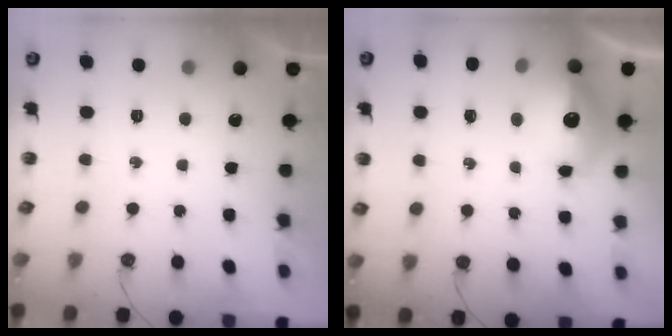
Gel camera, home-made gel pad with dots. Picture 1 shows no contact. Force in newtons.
{"total": 14.1, "press": 14.0, "slide": 1.3}